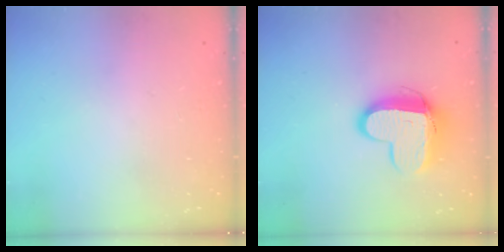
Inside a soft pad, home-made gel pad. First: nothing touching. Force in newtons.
{"total": 12.4, "press": 12.4, "slide": 1.2}